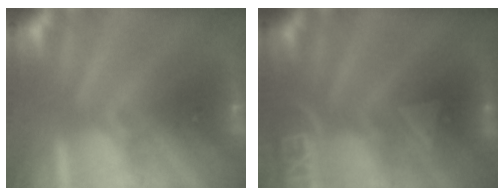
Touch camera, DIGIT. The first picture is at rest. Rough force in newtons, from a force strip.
{"total": 2.4}